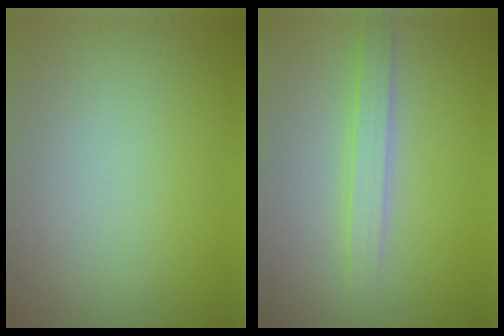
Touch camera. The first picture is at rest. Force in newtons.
{"total": 2.1, "press": 2.1, "slide": 0.1}